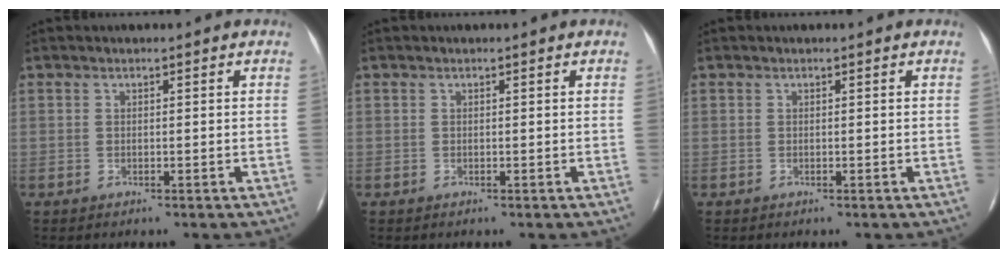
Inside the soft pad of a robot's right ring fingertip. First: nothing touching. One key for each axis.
{"total": 0.0}
{"total": 0.0}